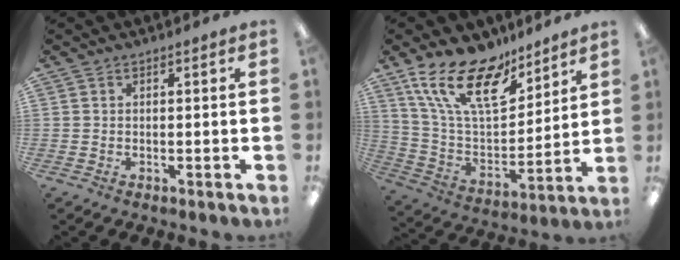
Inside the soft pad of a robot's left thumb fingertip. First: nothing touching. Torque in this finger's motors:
{"motor_torque": [0.56, 0.48, 1.36, -1.40, 0.36]}